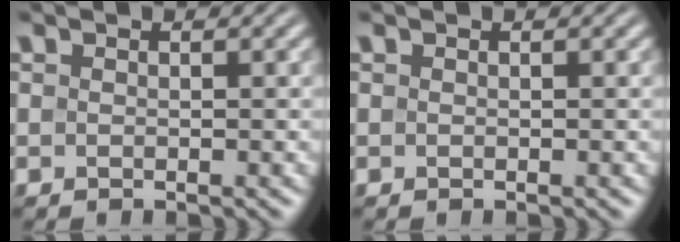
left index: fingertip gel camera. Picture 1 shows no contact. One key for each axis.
{"total": 0.0}